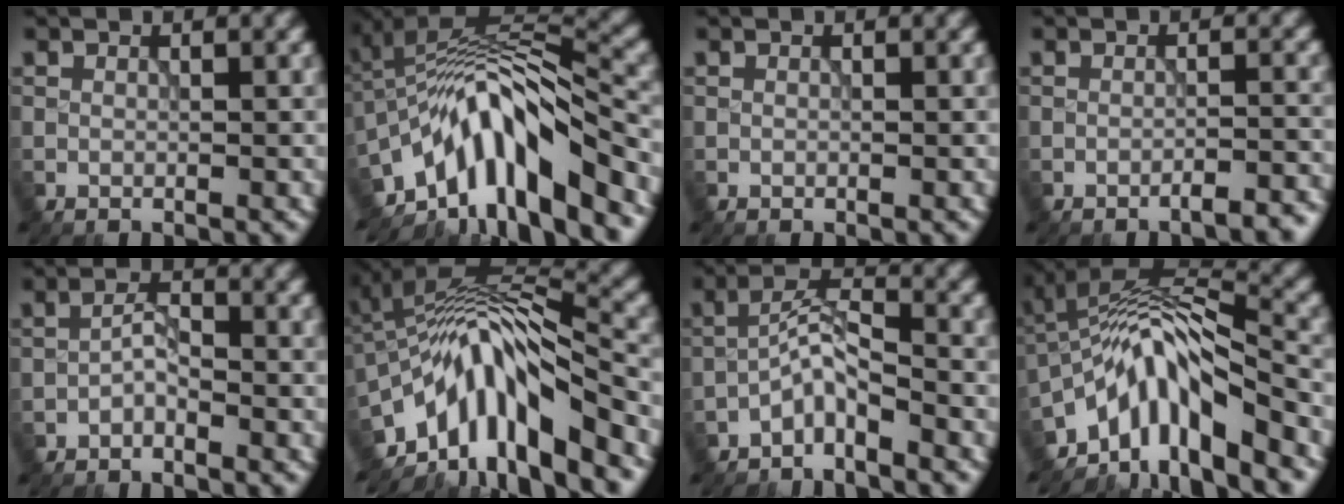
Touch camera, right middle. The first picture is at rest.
{"total": 11.7, "force": [-6.2, 3.8, 9.2], "torque": [-0.143, 0.013, -0.111]}
{"total": 0.0}
{"total": 2.7, "force": [-2.1, 0.6, 1.6], "torque": [-0.017, 0.006, -0.031]}
{"total": 1.3, "force": [-0.8, 0.4, 0.9], "torque": [-0.021, 0.007, -0.020]}
{"total": 11.3, "force": [-5.3, 3.8, 9.2], "torque": [-0.143, 0.012, -0.093]}
{"total": 2.9, "force": [-2.1, 0.6, 1.8], "torque": [-0.039, 0.014, -0.047]}
{"total": 9.9, "force": [-5.1, 3.3, 7.8], "torque": [-0.119, 0.009, -0.099]}